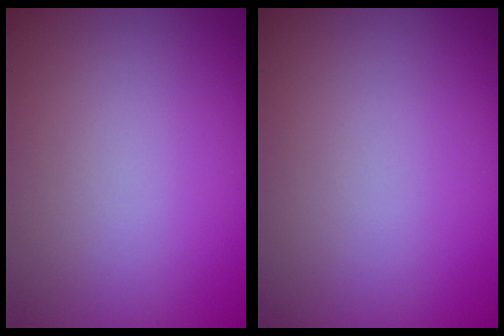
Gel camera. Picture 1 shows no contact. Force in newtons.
{"total": 0.0}